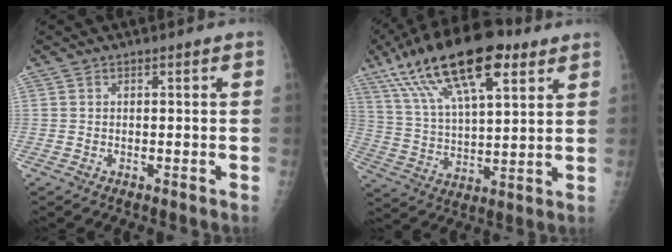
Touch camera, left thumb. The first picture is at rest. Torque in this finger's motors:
{"motor_torque": [2.89, 1.93, 1.75, -1.02, 0.38]}